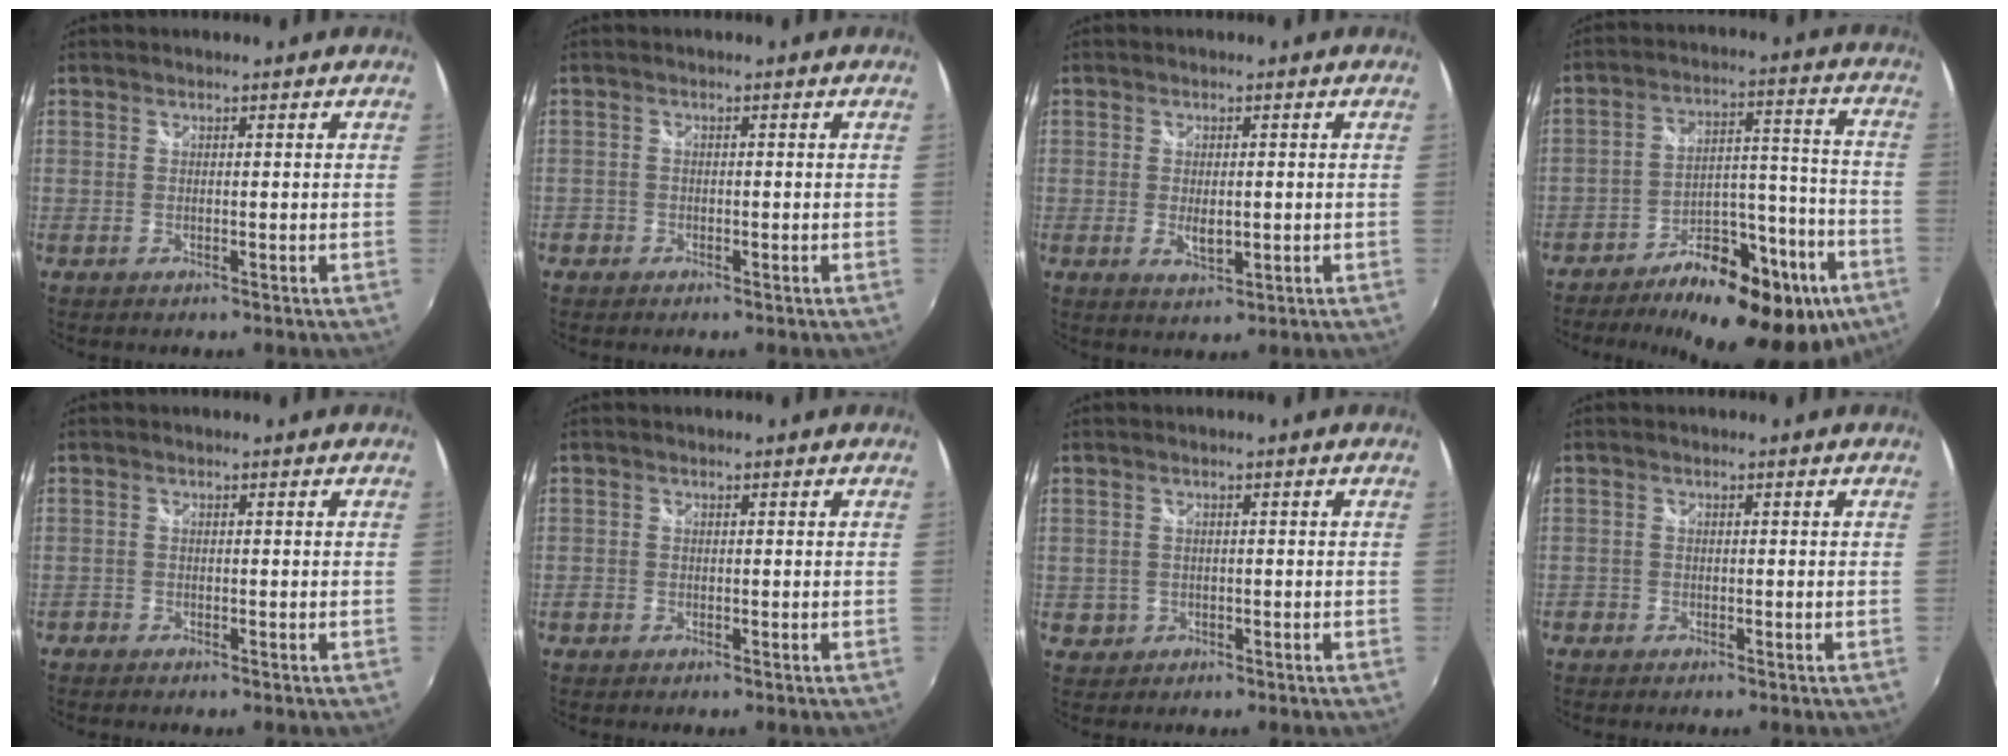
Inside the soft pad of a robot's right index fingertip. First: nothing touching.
{"total": 1.7, "force": [-1.1, 1.3, 0.3], "torque": [-0.011, 0.000, -0.020]}
{"total": 3.8, "force": [-0.6, 2.0, 3.1], "torque": [-0.055, -0.007, -0.006]}
{"total": 22.4, "force": [-14.4, 9.3, 14.4], "torque": [-0.201, 0.016, -0.200]}
{"total": 0.9, "force": [-0.8, 0.4, 0.2], "torque": [-0.008, -0.002, -0.018]}
{"total": 1.1, "force": [-0.6, 0.9, 0.1], "torque": [-0.005, 0.001, -0.011]}
{"total": 2.4, "force": [-0.3, 2.3, 0.5], "torque": [-0.013, -0.001, 0.000]}
{"total": 1.1, "force": [-0.8, 0.8, 0.2], "torque": [-0.008, -0.001, -0.017]}